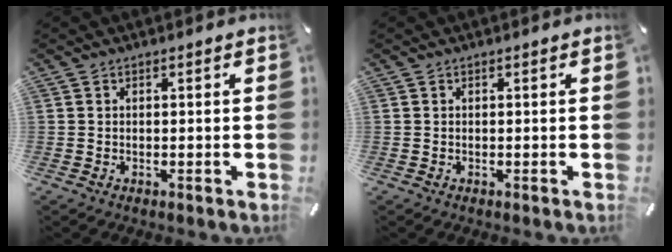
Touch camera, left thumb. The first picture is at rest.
{"total": 0.0}